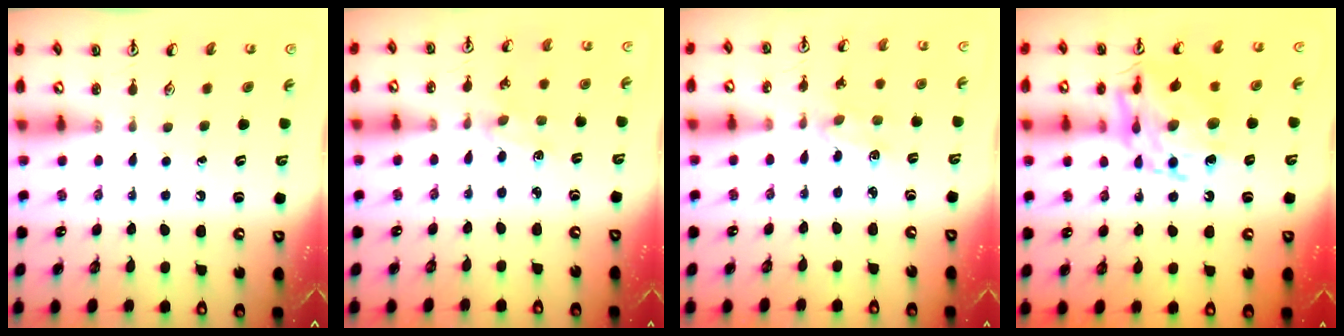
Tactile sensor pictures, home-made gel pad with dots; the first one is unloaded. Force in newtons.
{"total": 1.2, "press": 1.2, "slide": 0.2}
{"total": 2.0, "press": 2.0, "slide": 0.4}
{"total": 14.0, "press": 14.0, "slide": 1.2}